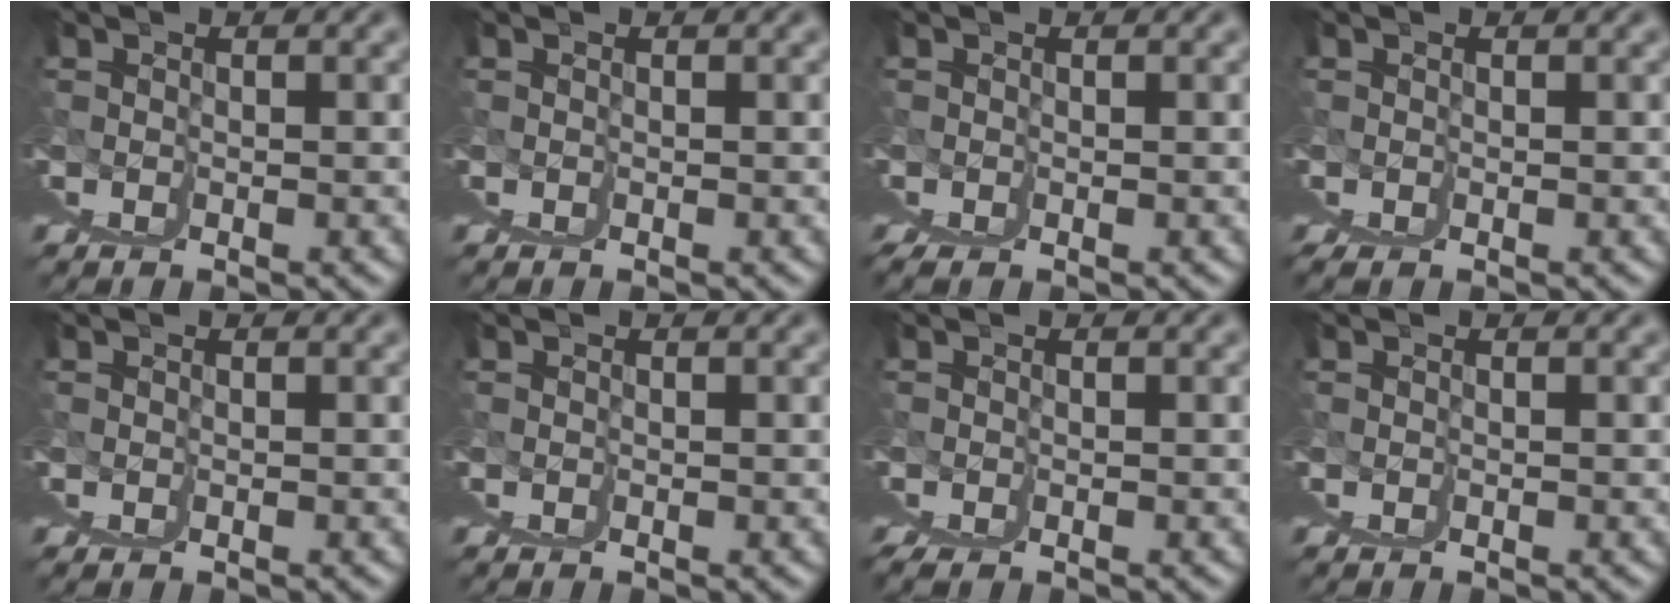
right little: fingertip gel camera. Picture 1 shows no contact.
{"total": 0.0}
{"total": 1.5, "force": [-0.3, 1.0, 1.1], "torque": [-0.020, 0.000, -0.004]}
{"total": 1.3, "force": [-0.4, 1.0, 0.8], "torque": [-0.018, -0.002, -0.004]}
{"total": 0.5, "force": [-0.1, 0.5, 0.2], "torque": [-0.008, -0.003, 0.000]}
{"total": 0.0}
{"total": 1.5, "force": [-0.4, 1.0, 1.1], "torque": [-0.019, 0.000, -0.004]}
{"total": 0.0}